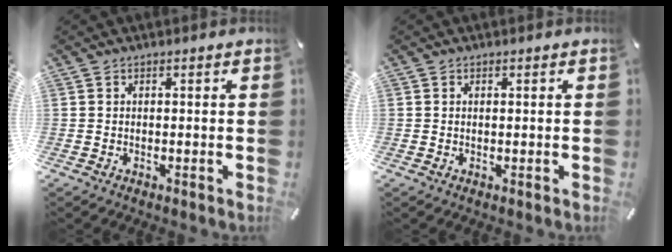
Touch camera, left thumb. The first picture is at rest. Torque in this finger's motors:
{"motor_torque": [-0.39, -0.29, -0.08, 0.00, 0.03]}